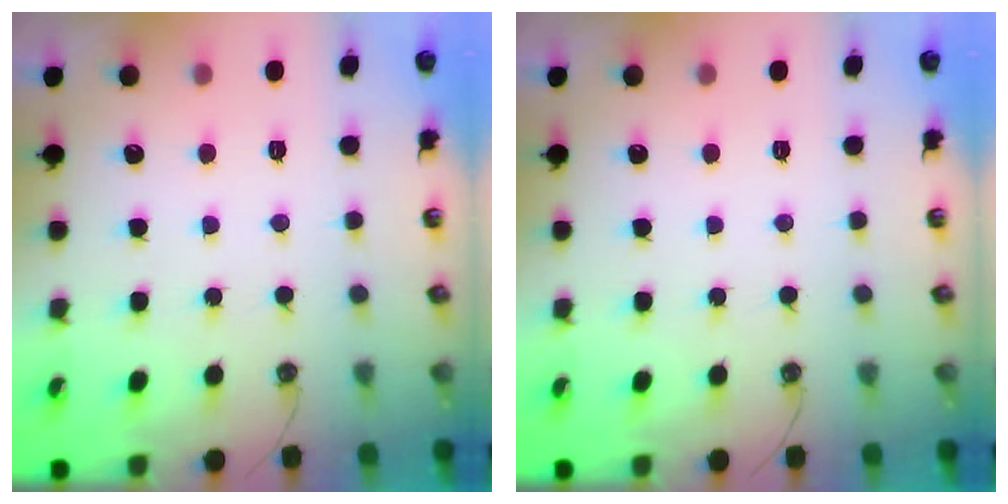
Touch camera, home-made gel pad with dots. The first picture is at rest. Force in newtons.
{"total": 0.0}